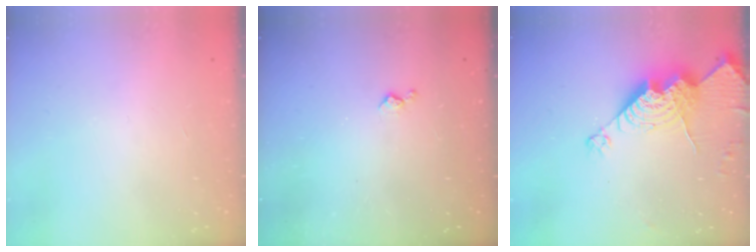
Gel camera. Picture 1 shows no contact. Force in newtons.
{"total": 3.7, "press": 3.6, "slide": 0.6}
{"total": 17.2, "press": 17.2, "slide": 1.7}